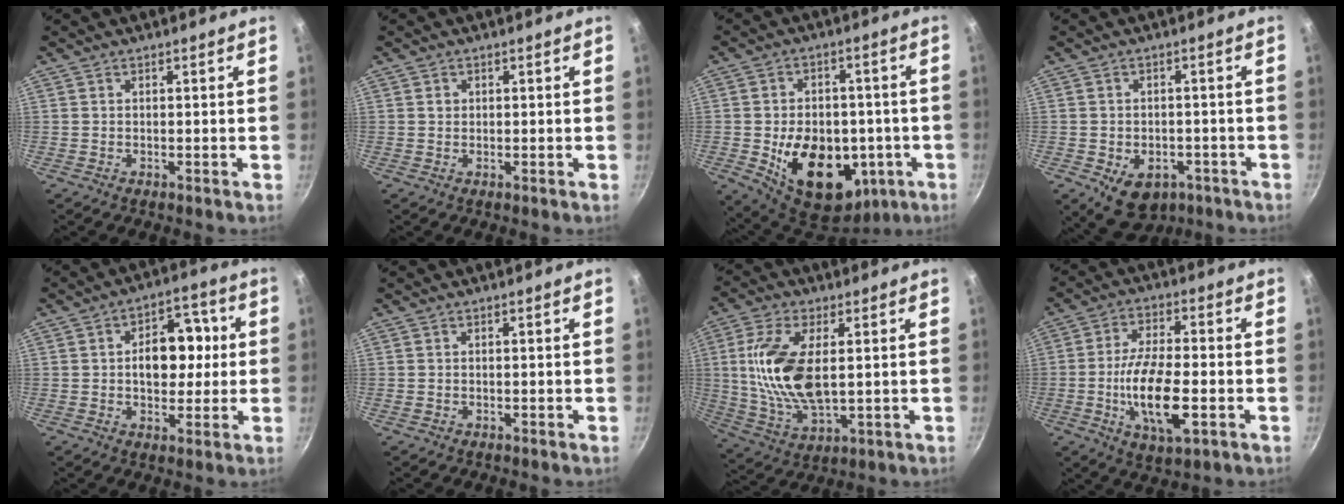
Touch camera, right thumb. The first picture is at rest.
{"total": 1.0, "force": [0.2, 0.9, 0.3], "torque": [-0.002, 0.001, 0.004]}
{"total": 20.0, "force": [-5.3, 13.1, 14.2], "torque": [-0.192, 0.005, -0.051]}
{"total": 9.8, "force": [-4.6, 6.9, 5.3], "torque": [-0.069, 0.017, -0.055]}
{"total": 11.3, "force": [0.9, 7.4, 8.5], "torque": [-0.084, 0.019, 0.010]}
{"total": 0.5, "force": [-0.1, 0.5, 0.2], "torque": [-0.005, 0.001, 0.000]}
{"total": 15.9, "force": [1.8, 7.6, 13.8], "torque": [-0.284, -0.011, 0.043]}
{"total": 13.9, "force": [-3.2, 5.4, 12.4], "torque": [-0.221, 0.004, -0.054]}